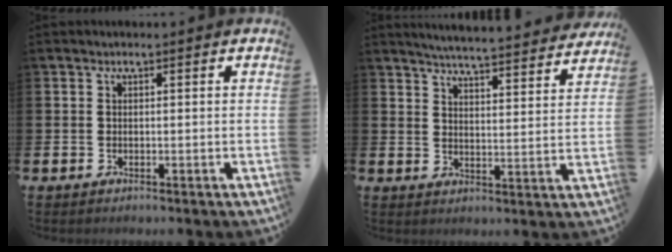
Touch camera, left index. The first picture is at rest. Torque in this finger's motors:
{"motor_torque": [0.95, -1.19, 0.68, 0.09]}